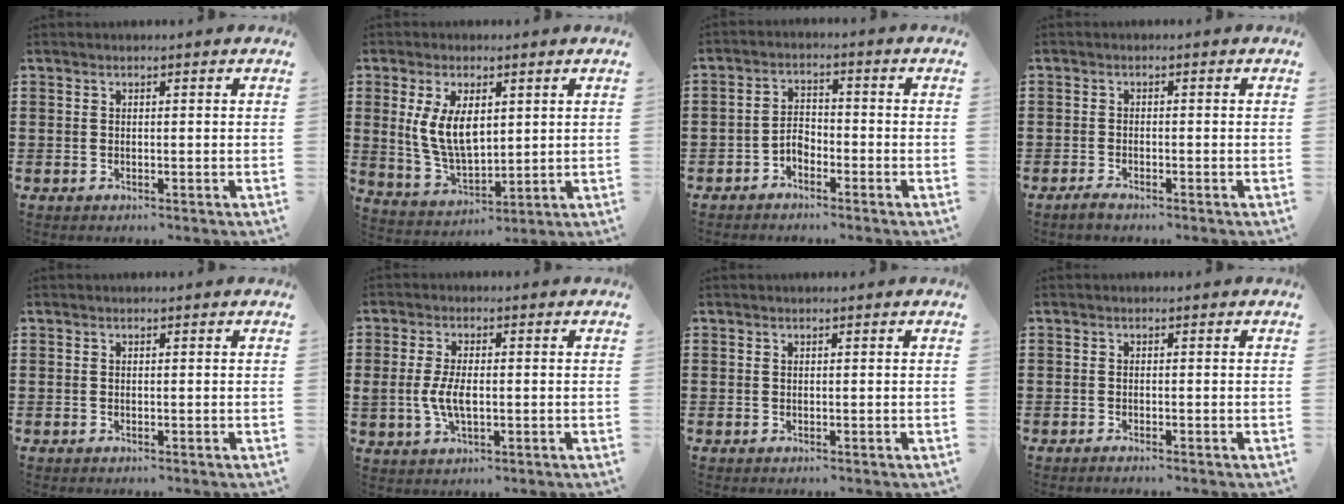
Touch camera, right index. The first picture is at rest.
{"total": 8.0, "force": [1.8, 4.4, 6.5], "torque": [-0.146, 0.007, 0.029]}
{"total": 2.6, "force": [-1.9, 1.4, 1.2], "torque": [-0.036, 0.002, -0.041]}
{"total": 1.0, "force": [-0.9, 0.1, 0.5], "torque": [-0.013, -0.006, -0.015]}
{"total": 0.0}
{"total": 5.1, "force": [-0.5, 2.4, 4.5], "torque": [-0.104, -0.002, -0.015]}
{"total": 0.0}
{"total": 0.6, "force": [-0.6, 0.0, 0.1], "torque": [-0.003, -0.002, -0.012]}